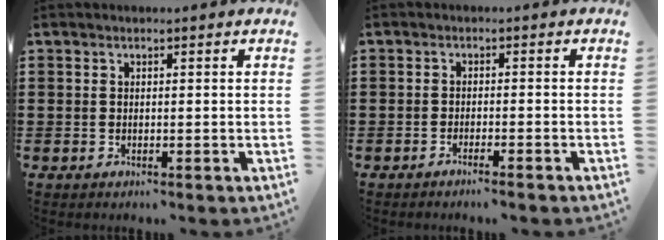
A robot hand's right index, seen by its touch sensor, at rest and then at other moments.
{"total": 1.4, "force": [-1.3, -0.2, 0.5], "torque": [-0.009, 0.001, -0.026]}